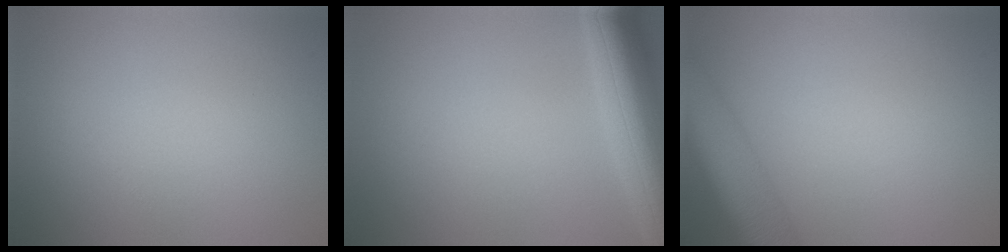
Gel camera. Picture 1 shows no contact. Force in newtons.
{"total": 8.4, "press": 8.4, "slide": 0.4}
{"total": 8.1, "press": 8.1, "slide": 0.4}